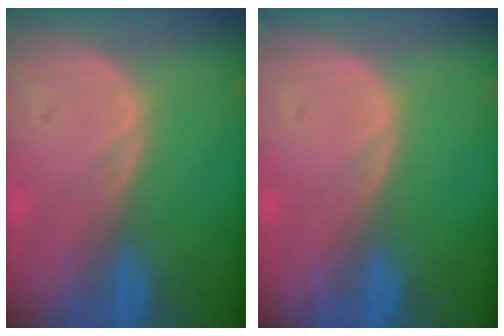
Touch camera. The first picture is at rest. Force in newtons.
{"total": 0.0}